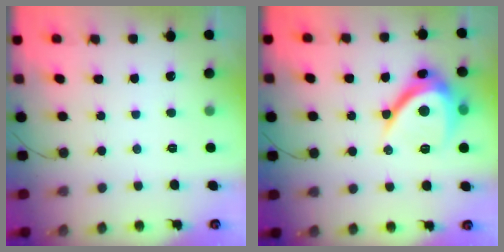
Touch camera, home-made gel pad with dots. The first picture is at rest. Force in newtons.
{"total": 11.7, "press": 11.7, "slide": 1.3}